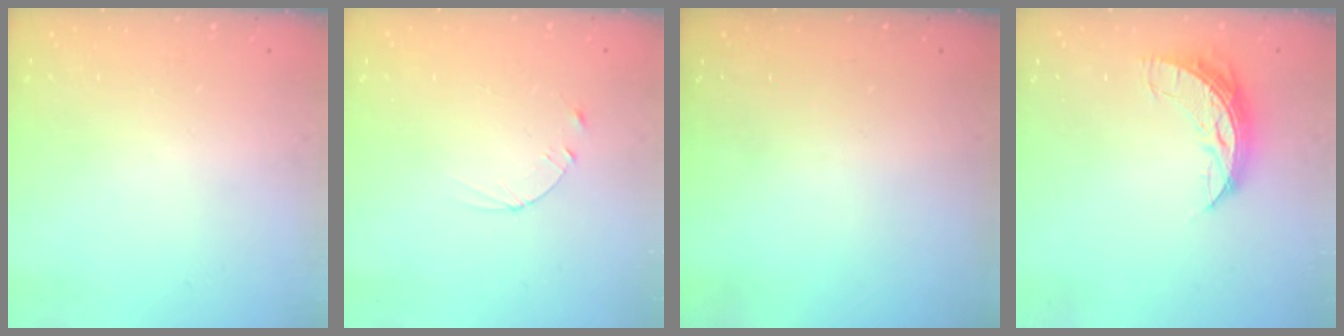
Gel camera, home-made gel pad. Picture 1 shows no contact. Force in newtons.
{"total": 2.4, "press": 2.3, "slide": 0.2}
{"total": 0.0}
{"total": 7.7, "press": 7.6, "slide": 0.6}